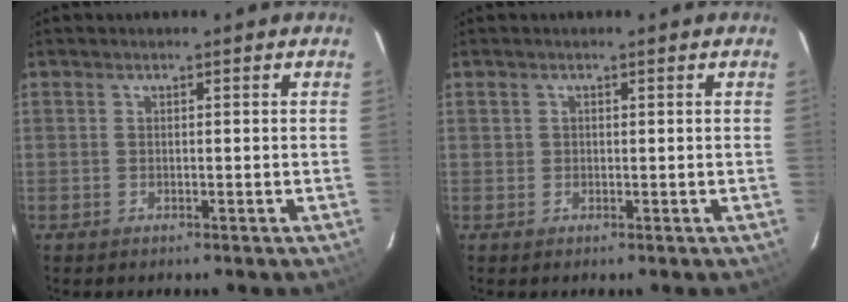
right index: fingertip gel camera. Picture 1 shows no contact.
{"total": 0.7, "force": [0.1, 0.7, 0.1], "torque": [-0.001, 0.002, 0.001]}